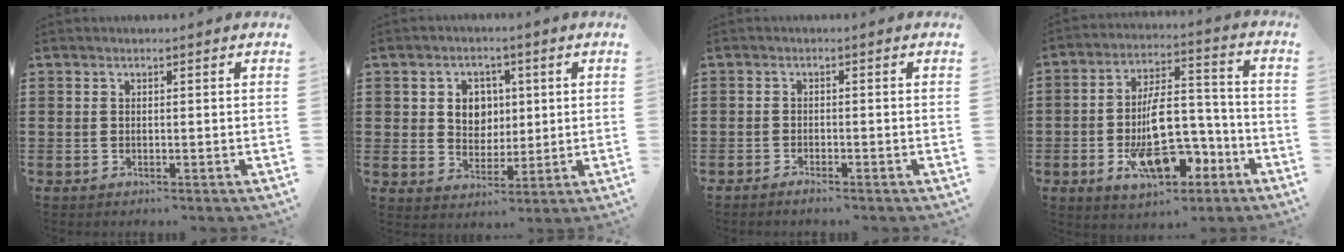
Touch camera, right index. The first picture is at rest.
{"total": 5.0, "force": [1.1, 4.5, 1.7], "torque": [-0.039, 0.009, 0.014]}
{"total": 1.0, "force": [-1.0, 0.1, 0.3], "torque": [-0.010, -0.002, -0.017]}
{"total": 13.1, "force": [-4.4, 6.2, 10.7], "torque": [-0.180, 0.010, -0.075]}